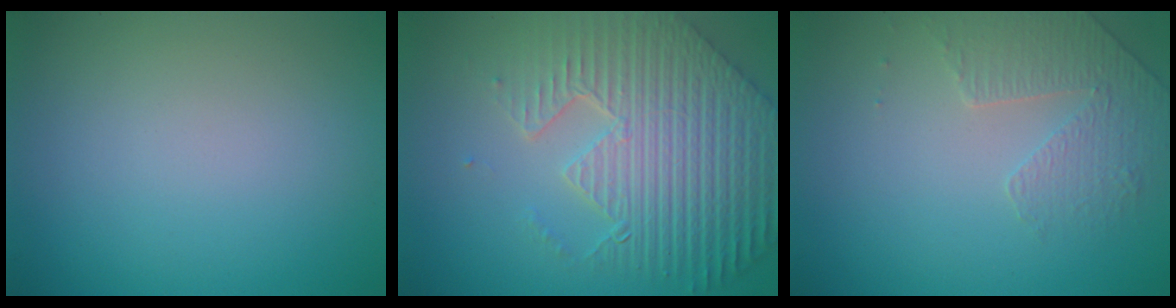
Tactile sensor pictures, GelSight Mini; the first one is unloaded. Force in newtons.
{"total": 8.8, "press": 6.3, "slide": 6.1}
{"total": 1.8, "press": 1.4, "slide": 1.0}